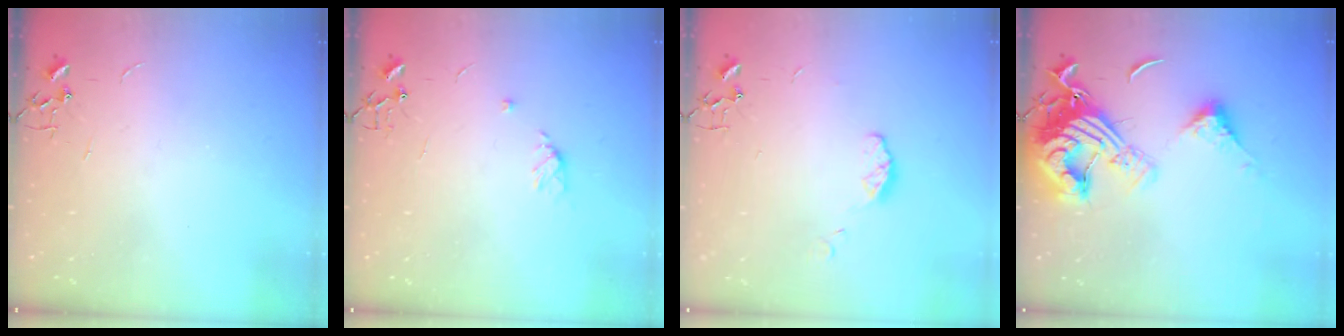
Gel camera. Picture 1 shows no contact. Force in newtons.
{"total": 6.1, "press": 6.1, "slide": 0.6}
{"total": 5.9, "press": 5.9, "slide": 0.5}
{"total": 17.3, "press": 17.1, "slide": 2.1}